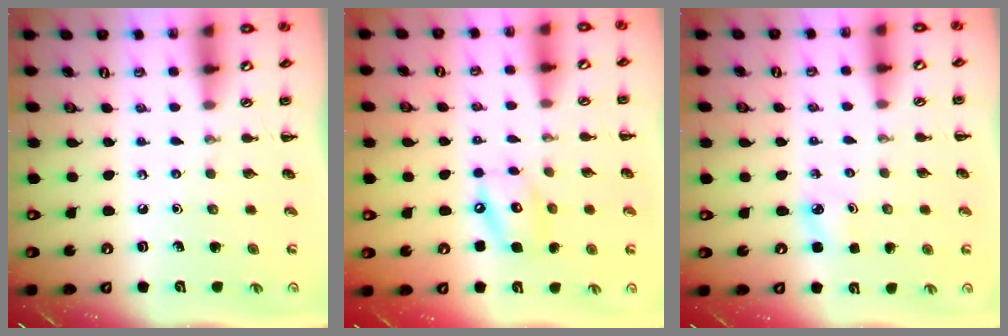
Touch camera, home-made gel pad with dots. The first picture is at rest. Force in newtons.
{"total": 10.4, "press": 10.2, "slide": 2.1}
{"total": 3.3, "press": 3.1, "slide": 1.0}